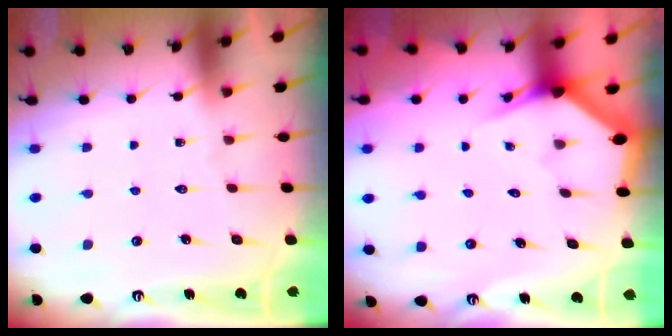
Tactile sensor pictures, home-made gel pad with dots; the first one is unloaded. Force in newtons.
{"total": 2.8, "press": 2.8, "slide": 0.0}